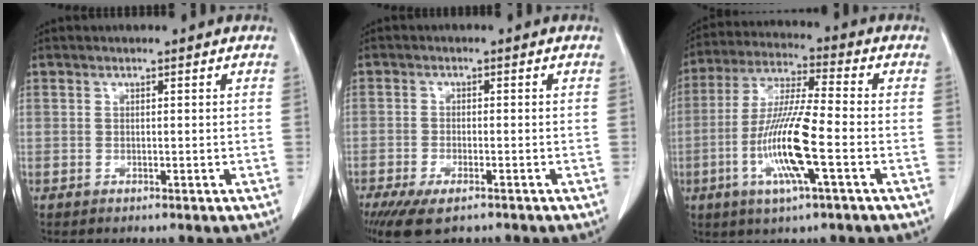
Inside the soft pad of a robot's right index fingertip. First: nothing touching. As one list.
[{"total": 7.6, "force": [-5.4, 2.5, 4.7], "torque": [-0.079, -0.014, -0.086]}, {"total": 12.9, "force": [-3.7, 0.6, 12.4], "torque": [-0.252, -0.010, -0.075]}]